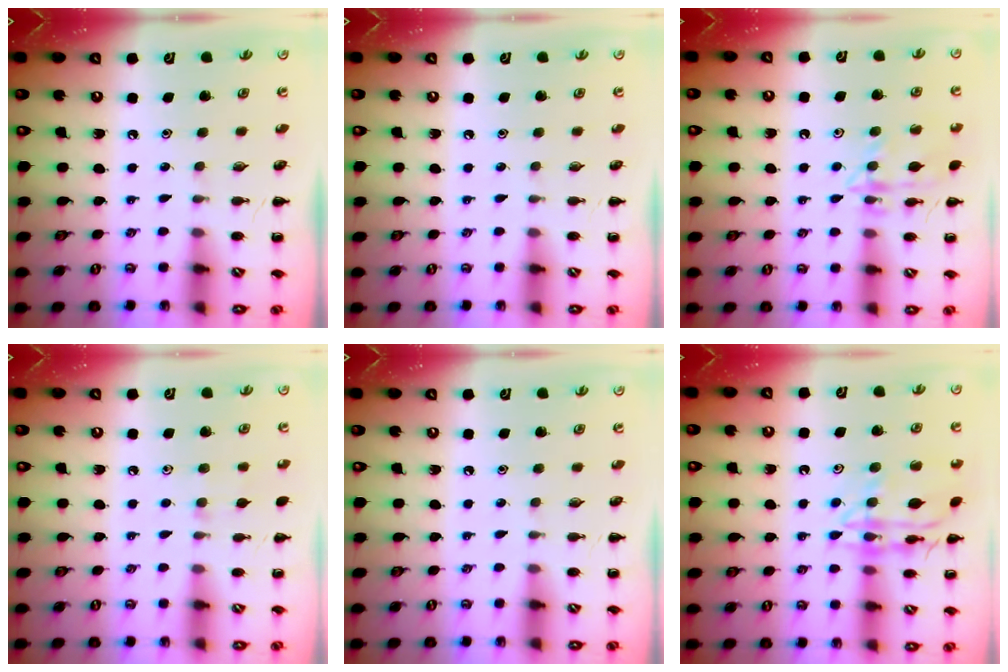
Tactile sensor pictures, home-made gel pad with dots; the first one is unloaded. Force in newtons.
{"total": 0.0}
{"total": 13.2, "press": 13.2, "slide": 0.6}
{"total": 5.2, "press": 4.9, "slide": 1.9}
{"total": 0.0}
{"total": 14.8, "press": 14.8, "slide": 0.9}